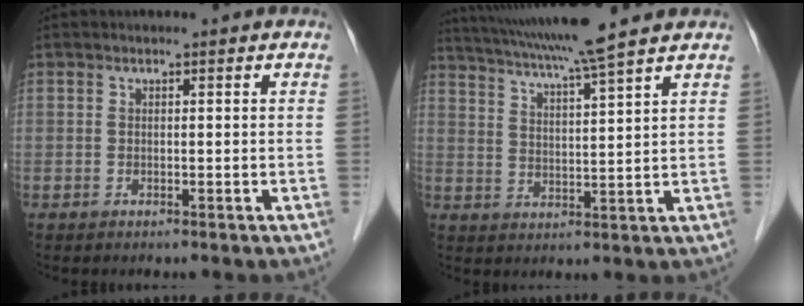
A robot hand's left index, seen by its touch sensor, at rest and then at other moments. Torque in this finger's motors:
{"motor_torque": [-0.10, -0.75, 0.57, 0.15]}